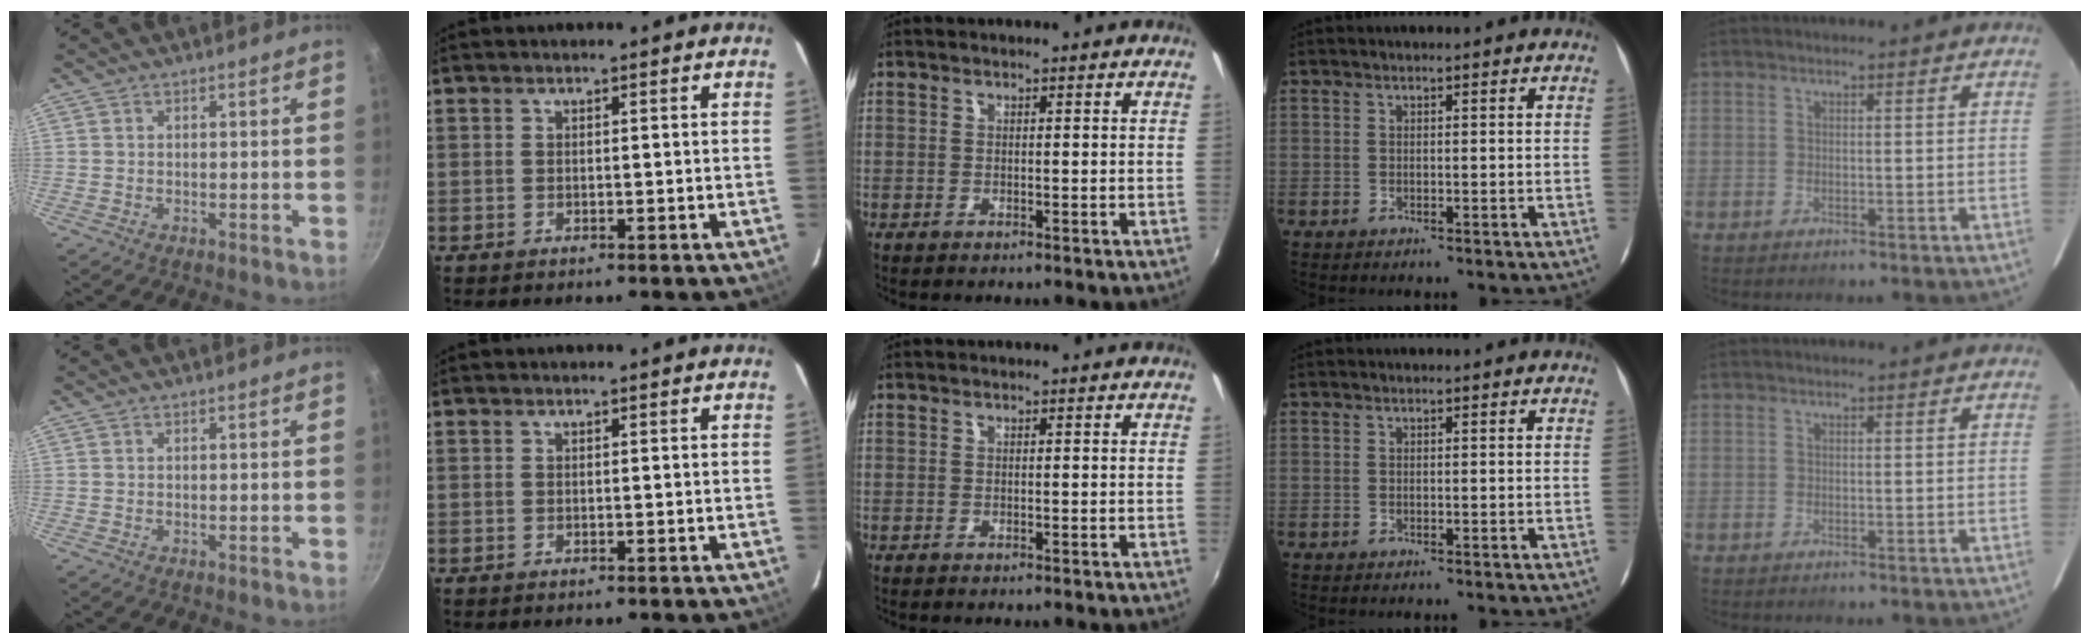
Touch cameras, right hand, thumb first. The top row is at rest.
{}